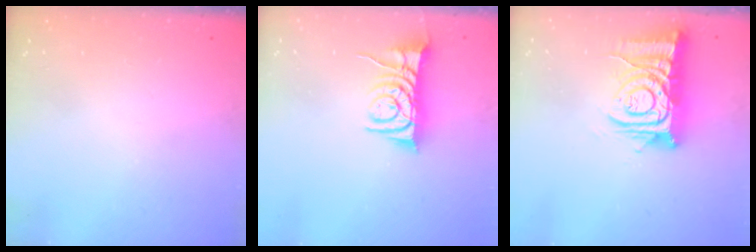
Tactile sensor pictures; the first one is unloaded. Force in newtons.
{"total": 9.1, "press": 9.1, "slide": 0.5}
{"total": 12.8, "press": 12.8, "slide": 1.4}